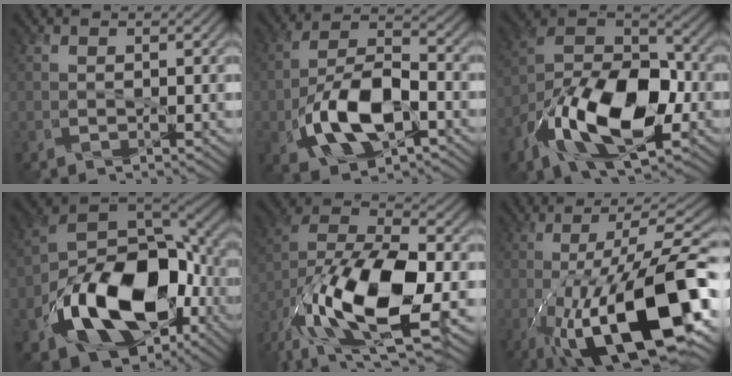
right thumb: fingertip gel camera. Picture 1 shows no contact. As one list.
[{"total": 11.4, "force": [-4.0, 5.7, 9.0], "torque": [-0.180, 0.001, -0.083]}, {"total": 16.3, "force": [-7.3, 8.6, 11.8], "torque": [-0.221, -0.019, -0.144]}, {"total": 17.3, "force": [-6.3, 10.9, 11.9], "torque": [-0.224, -0.037, -0.110]}, {"total": 19.1, "force": [-7.5, 9.2, 15.0], "torque": [-0.324, -0.034, -0.117]}, {"total": 19.9, "force": [-8.4, 6.3, 17.0], "torque": [-0.276, -0.005, -0.146]}]